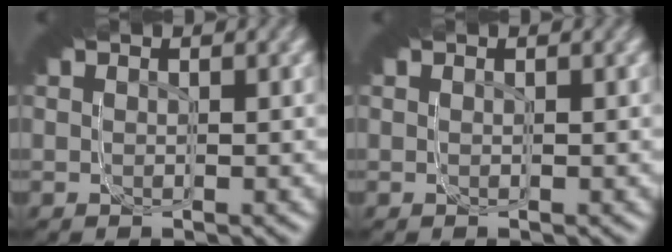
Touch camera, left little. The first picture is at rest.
{"total": 0.0}